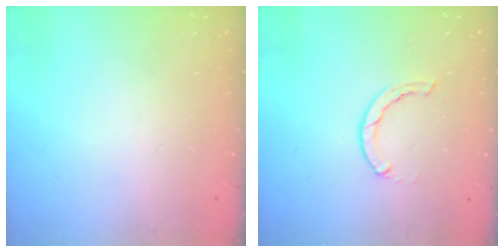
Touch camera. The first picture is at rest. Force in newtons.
{"total": 2.1, "press": 2.1, "slide": 0.3}